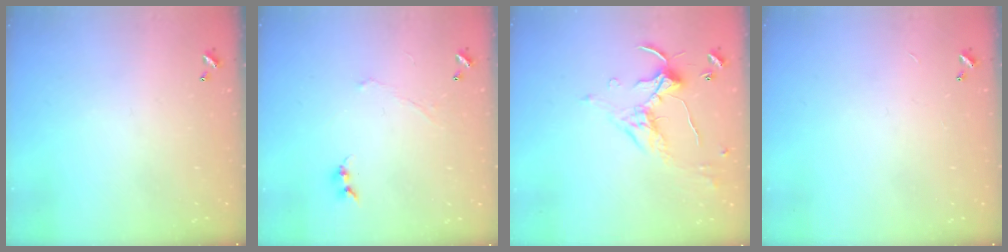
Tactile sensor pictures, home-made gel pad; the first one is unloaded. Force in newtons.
{"total": 1.1, "press": 0.8, "slide": 0.7}
{"total": 1.5, "press": 1.3, "slide": 0.8}
{"total": 0.9, "press": 0.9, "slide": 0.2}